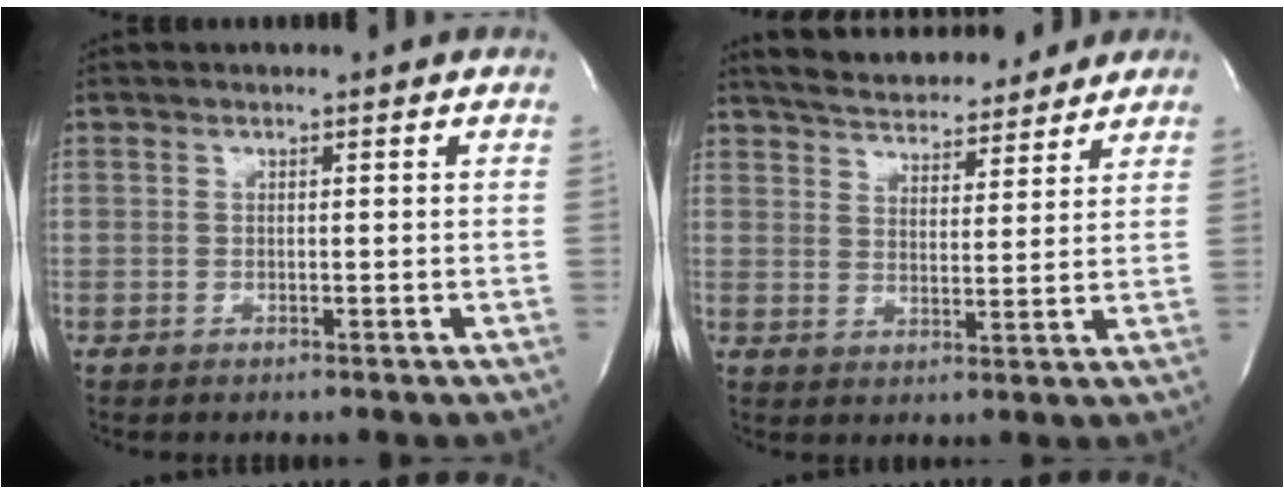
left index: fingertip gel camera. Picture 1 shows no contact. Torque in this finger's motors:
{"motor_torque": [0.19, -0.24, 0.25, 0.10]}